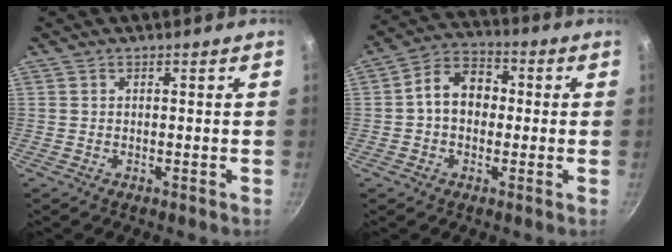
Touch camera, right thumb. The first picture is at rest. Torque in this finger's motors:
{"motor_torque": [0.78, 1.10, 1.12, -0.31, 0.06]}